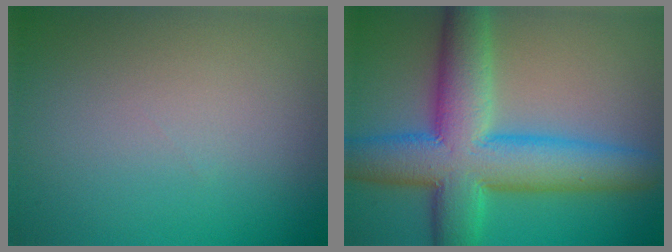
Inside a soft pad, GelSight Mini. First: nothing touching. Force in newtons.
{"total": 10.5, "press": 10.5, "slide": 0.2}